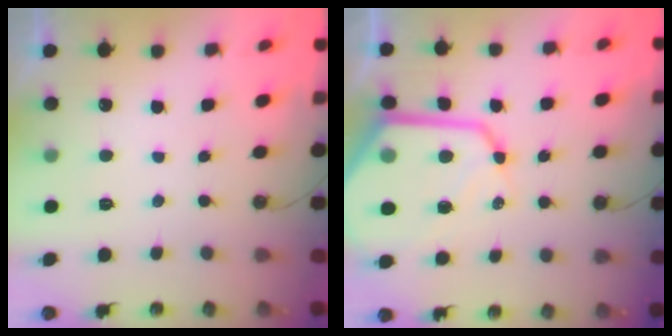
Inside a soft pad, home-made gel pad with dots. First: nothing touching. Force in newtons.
{"total": 20.6, "press": 20.5, "slide": 1.9}